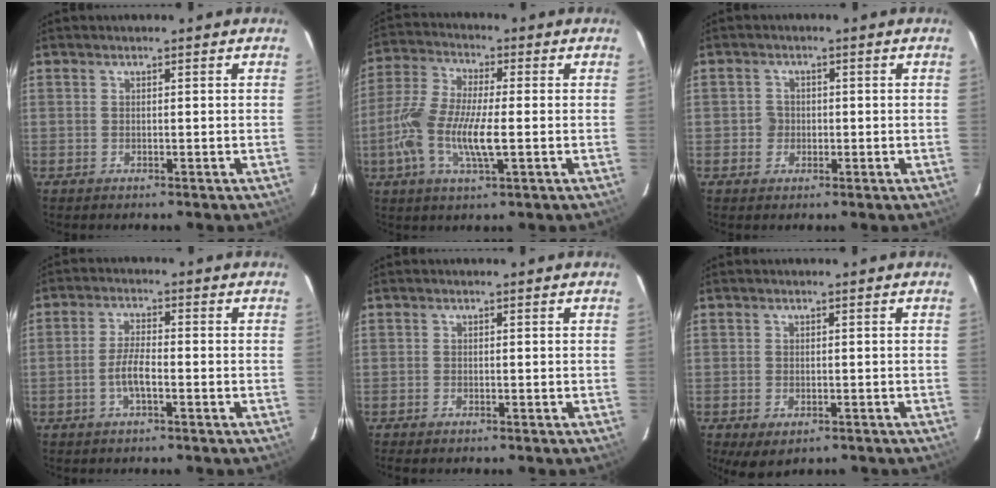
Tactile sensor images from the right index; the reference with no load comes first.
{"total": 12.4, "force": [-2.7, 3.5, 11.6], "torque": [-0.250, -0.004, -0.058]}
{"total": 2.7, "force": [-0.6, 2.6, 0.4], "torque": [-0.005, 0.006, -0.012]}
{"total": 4.5, "force": [-1.8, 1.2, 4.0], "torque": [-0.086, 0.004, -0.035]}
{"total": 1.3, "force": [-1.1, 0.5, 0.5], "torque": [-0.015, -0.004, -0.021]}
{"total": 4.8, "force": [-2.5, 2.9, 2.9], "torque": [-0.060, -0.020, -0.034]}